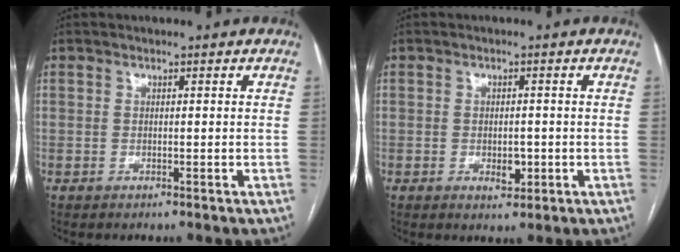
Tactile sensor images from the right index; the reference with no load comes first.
{"total": 2.8, "force": [-0.7, 1.5, 2.2], "torque": [-0.033, 0.000, -0.004]}